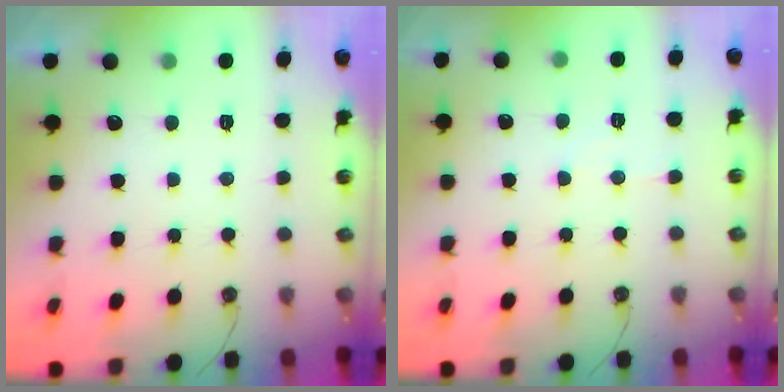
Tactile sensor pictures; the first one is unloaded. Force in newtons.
{"total": 5.6, "press": 5.6, "slide": 0.7}